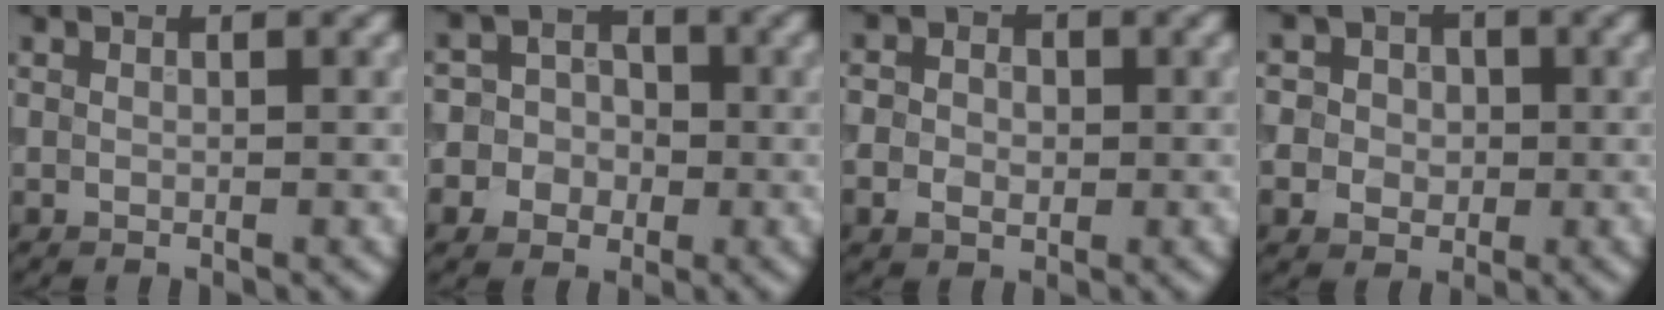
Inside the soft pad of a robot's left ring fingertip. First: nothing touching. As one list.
[{"total": 7.4, "force": [-1.9, 7.0, 1.7], "torque": [-0.016, 0.009, -0.063]}, {"total": 3.7, "force": [-0.2, 3.1, 2.0], "torque": [-0.018, 0.006, -0.021]}, {"total": 7.5, "force": [0.3, 7.1, 2.5], "torque": [-0.054, 0.029, -0.020]}]